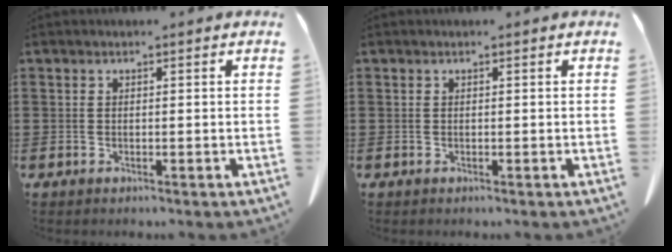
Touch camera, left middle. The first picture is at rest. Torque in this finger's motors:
{"motor_torque": [0.00, 0.00, 0.00, -0.01]}